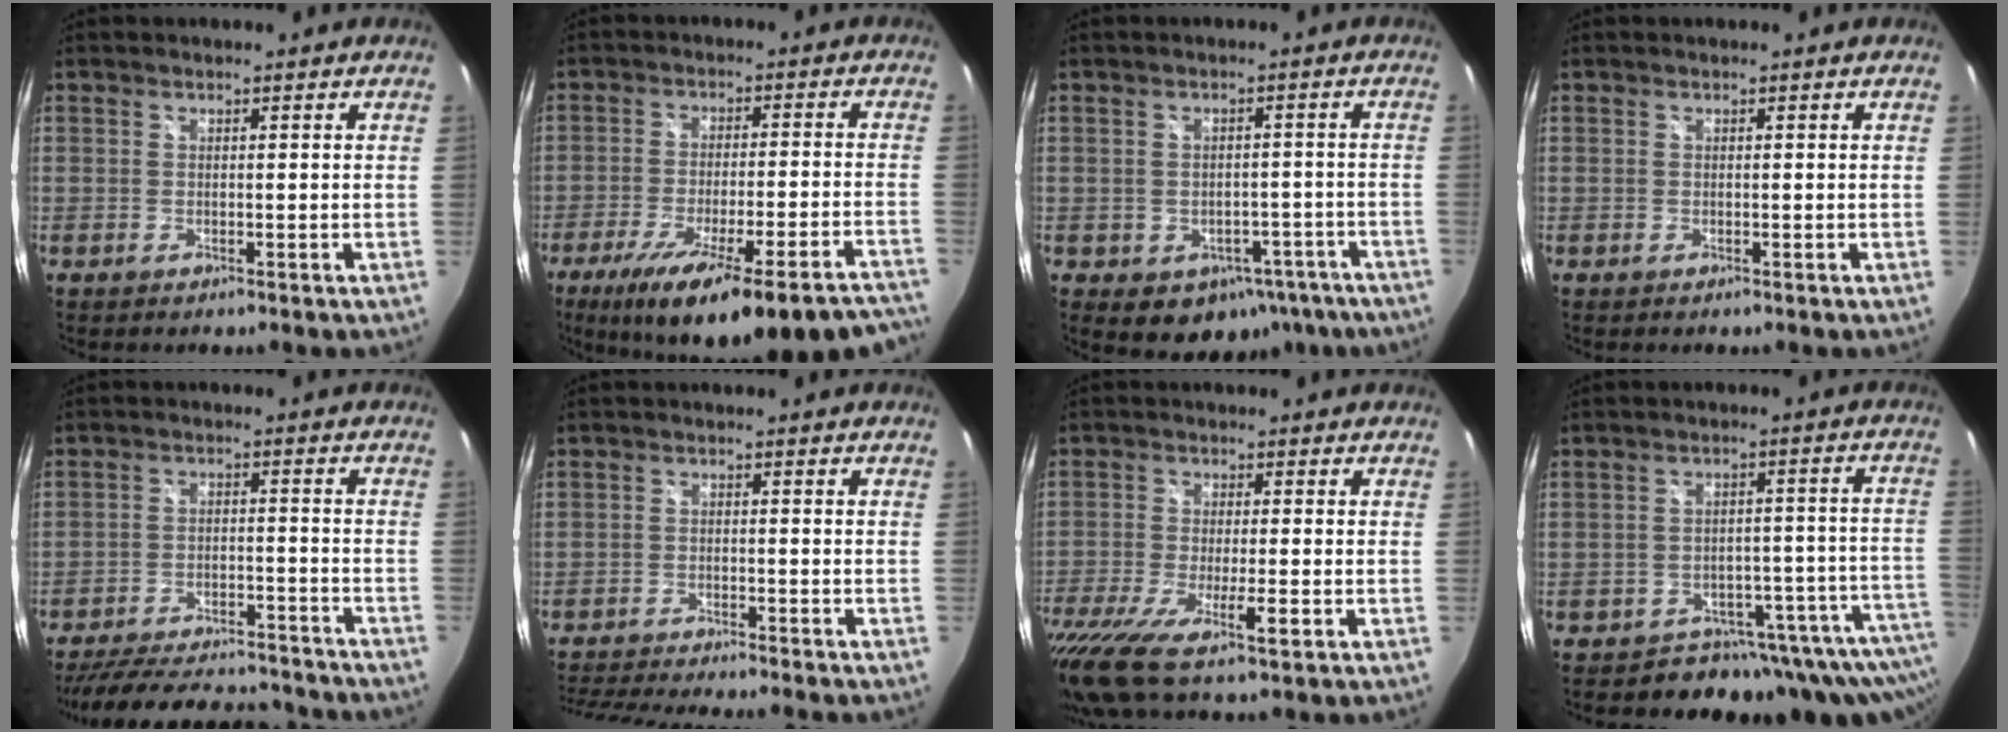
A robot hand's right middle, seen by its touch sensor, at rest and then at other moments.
{"total": 27.0, "force": [-21.5, 4.4, 15.7], "torque": [-0.251, -0.061, -0.299]}
{"total": 10.9, "force": [-6.1, 7.9, 4.6], "torque": [-0.086, 0.019, -0.047]}
{"total": 0.0}
{"total": 23.1, "force": [-20.2, 6.0, 9.5], "torque": [-0.190, -0.007, -0.275]}
{"total": 10.5, "force": [-9.6, 0.2, 4.1], "torque": [-0.103, -0.019, -0.158]}
{"total": 14.8, "force": [-8.8, 3.0, 11.5], "torque": [-0.235, -0.063, -0.152]}
{"total": 17.6, "force": [-14.8, 8.0, 5.2], "torque": [-0.047, 0.028, -0.188]}